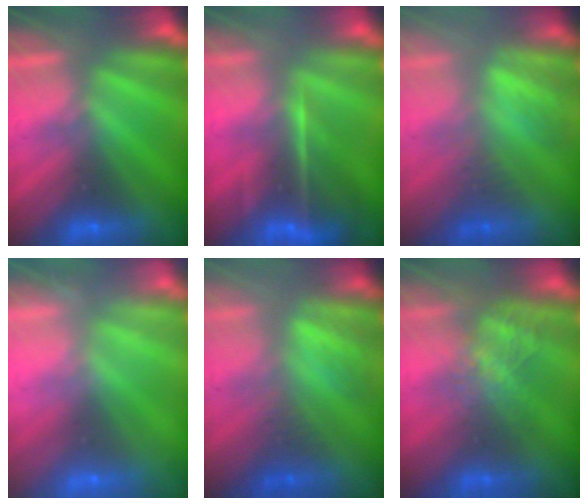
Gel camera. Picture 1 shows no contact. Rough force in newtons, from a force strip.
{"total": 8.1}
{"total": 2.8}
{"total": 2.4}
{"total": 2.8}
{"total": 4.7}